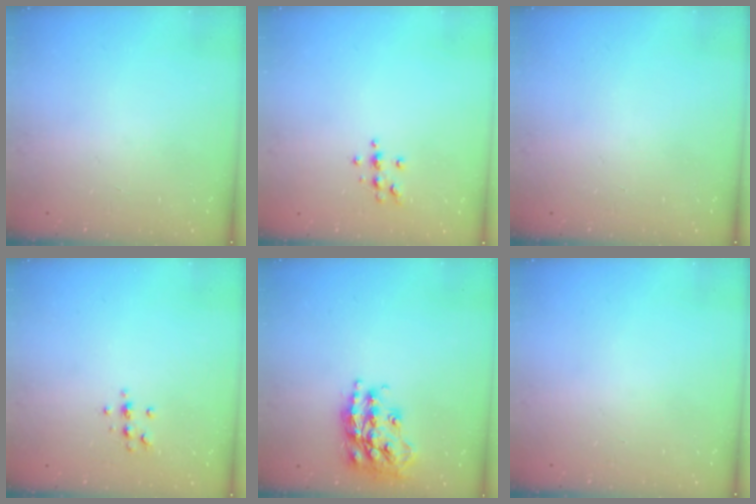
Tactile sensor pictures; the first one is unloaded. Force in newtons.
{"total": 6.2, "press": 6.1, "slide": 1.3}
{"total": 0.0}
{"total": 4.9, "press": 4.8, "slide": 1.2}
{"total": 18.4, "press": 18.4, "slide": 1.2}
{"total": 0.0}